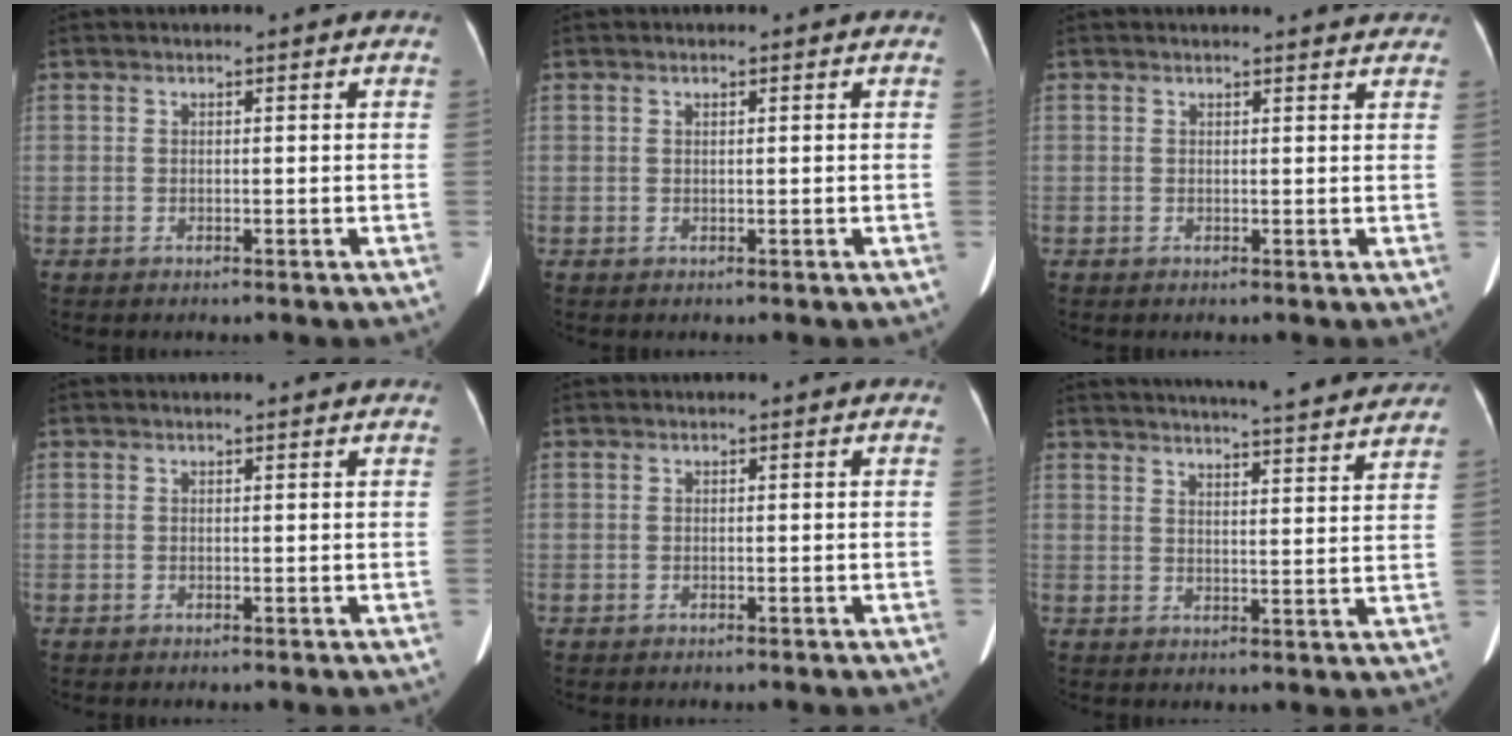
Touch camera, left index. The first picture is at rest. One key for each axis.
{"total": 0.0}
{"total": 6.0, "fx": 5.7, "fy": 1.4, "fz": 1.2, "tx": -0.002, "ty": 0.011, "tz": 0.044}
{"total": 1.5, "fx": 1.4, "fy": 0.1, "fz": 0.2, "tx": -0.011, "ty": 0.009, "tz": 0.011}
{"total": 0.0}
{"total": 22.0, "fx": 20.3, "fy": 1.7, "fz": 8.5, "tx": -0.121, "ty": -0.022, "tz": 0.249}